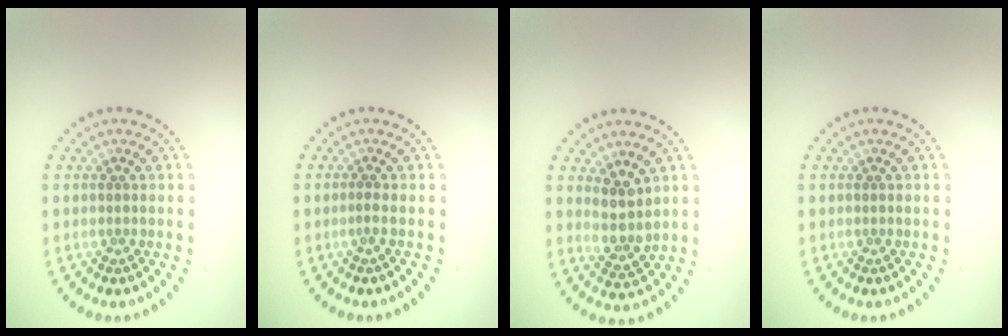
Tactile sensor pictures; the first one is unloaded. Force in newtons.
{"total": 0.6, "press": 0.3, "slide": 0.5}
{"total": 2.9, "press": 2.4, "slide": 1.6}
{"total": 0.0}